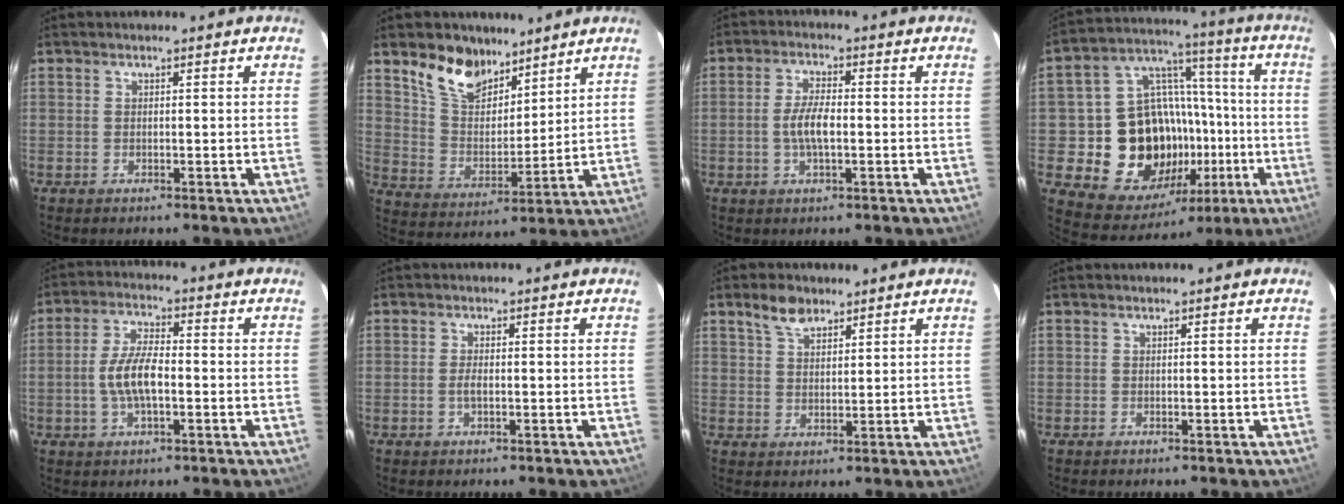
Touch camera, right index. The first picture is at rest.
{"total": 11.7, "force": [8.5, 6.1, 5.2], "torque": [-0.105, 0.010, 0.164]}
{"total": 5.3, "force": [-0.9, 1.7, 4.9], "torque": [-0.099, 0.003, -0.017]}
{"total": 22.1, "force": [-5.2, 17.8, 12.0], "torque": [-0.238, 0.043, -0.045]}
{"total": 7.6, "force": [-1.5, 2.8, 6.9], "torque": [-0.139, 0.006, -0.028]}
{"total": 1.6, "force": [-0.5, 0.4, 1.5], "torque": [-0.030, -0.001, -0.009]}
{"total": 4.9, "force": [3.5, 2.5, 2.5], "torque": [-0.041, 0.010, 0.064]}
{"total": 0.0}